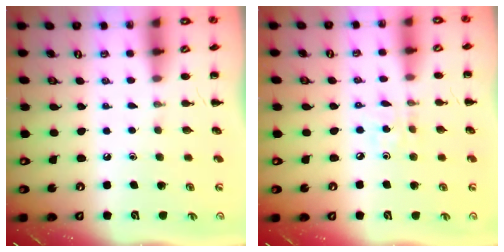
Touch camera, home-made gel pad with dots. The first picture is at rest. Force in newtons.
{"total": 2.8, "press": 2.7, "slide": 0.9}